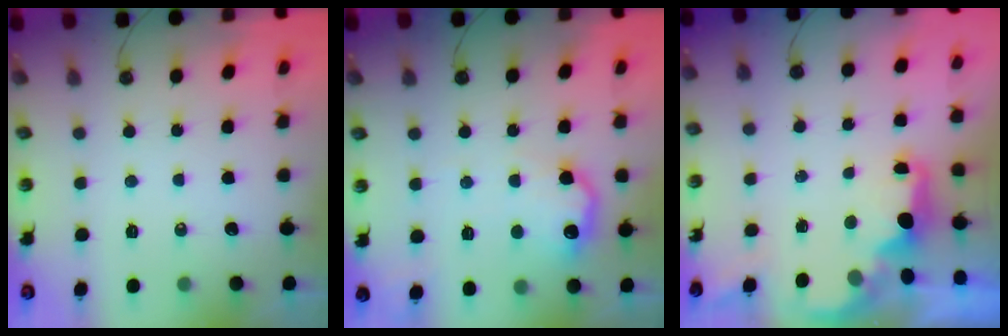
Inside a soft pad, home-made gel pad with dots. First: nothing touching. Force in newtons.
{"total": 11.5, "press": 11.5, "slide": 0.6}
{"total": 2.2, "press": 2.1, "slide": 0.8}